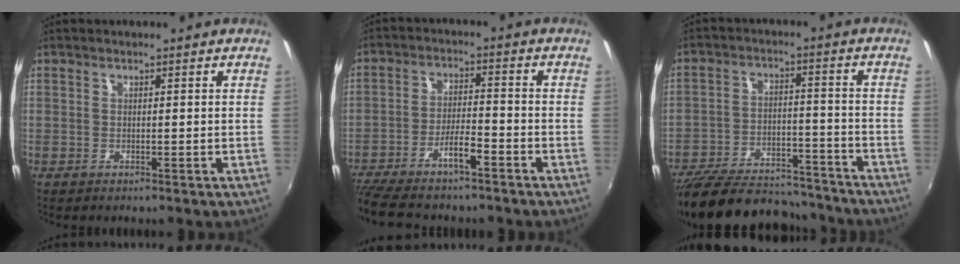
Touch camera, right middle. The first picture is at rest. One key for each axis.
{"total": 9.7, "fx": -7.7, "fy": 1.6, "fz": 5.7, "tx": -0.124, "ty": 0.004, "tz": -0.134}
{"total": 24.2, "fx": -20.6, "fy": 7.9, "fz": 10.0, "tx": -0.203, "ty": -0.008, "tz": -0.290}